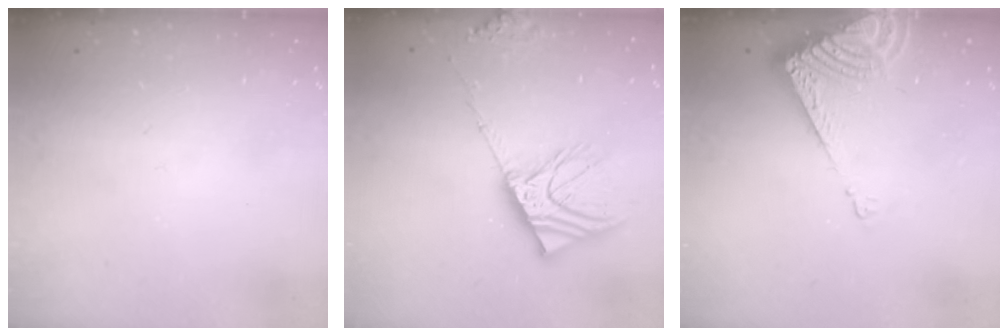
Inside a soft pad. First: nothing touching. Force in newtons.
{"total": 15.9, "press": 15.6, "slide": 2.8}
{"total": 9.0, "press": 8.9, "slide": 1.0}